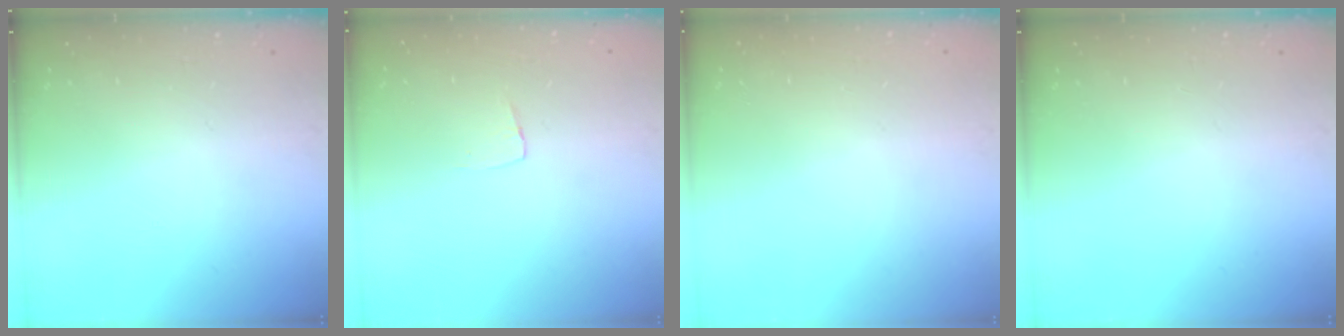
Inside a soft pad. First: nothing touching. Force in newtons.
{"total": 3.3, "press": 3.3, "slide": 0.2}
{"total": 0.0}
{"total": 0.0}